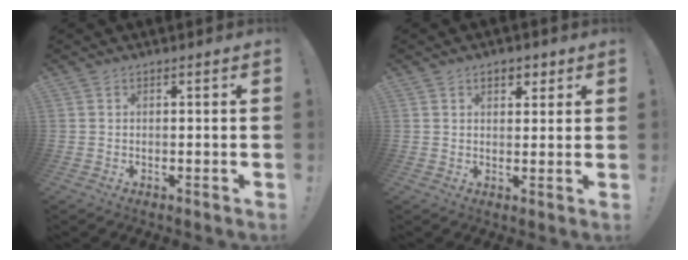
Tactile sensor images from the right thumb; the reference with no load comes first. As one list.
[{"total": 4.4, "force": [2.2, 2.8, 2.5], "torque": [-0.031, 0.000, 0.037]}]